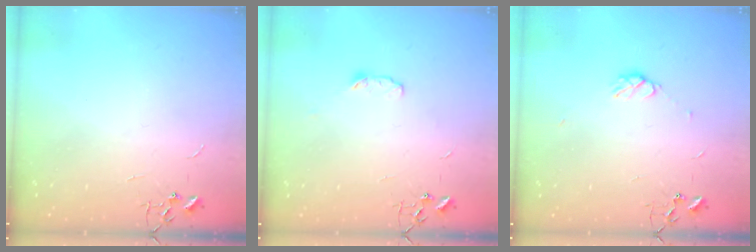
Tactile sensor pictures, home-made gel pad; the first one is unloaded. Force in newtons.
{"total": 3.4, "press": 3.3, "slide": 1.0}
{"total": 5.2, "press": 5.1, "slide": 0.8}